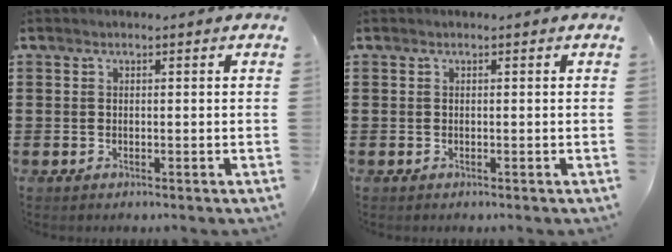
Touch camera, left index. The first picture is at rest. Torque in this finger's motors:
{"motor_torque": [-0.01, -0.01, 0.00, -0.01]}